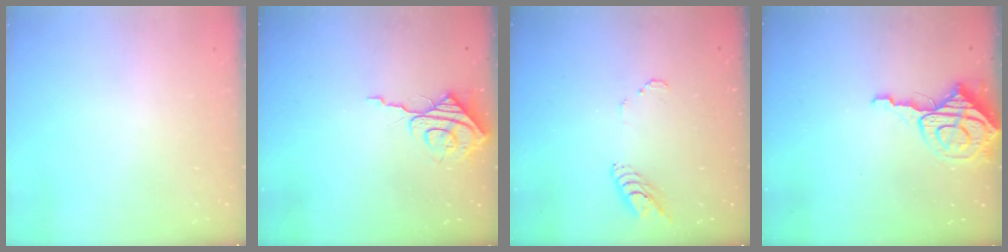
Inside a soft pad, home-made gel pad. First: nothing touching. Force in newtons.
{"total": 8.5, "press": 8.4, "slide": 0.4}
{"total": 5.8, "press": 5.8, "slide": 0.4}
{"total": 8.9, "press": 8.8, "slide": 0.9}